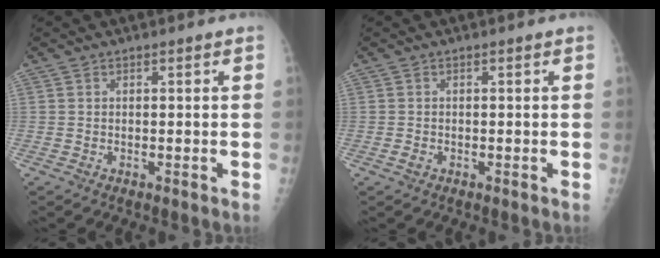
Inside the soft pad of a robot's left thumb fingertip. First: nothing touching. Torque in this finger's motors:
{"motor_torque": [-0.35, 0.16, 0.15, 0.04, -0.02]}